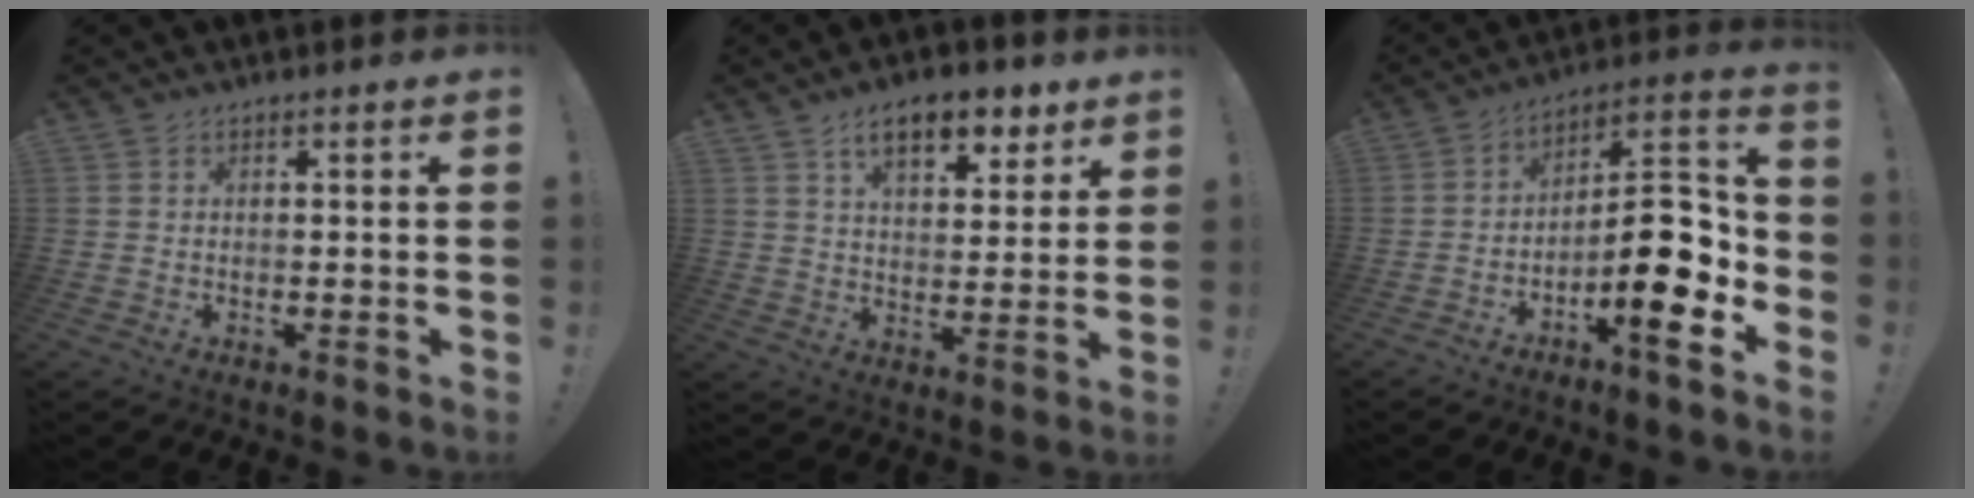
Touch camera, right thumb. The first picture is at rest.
{"total": 11.8, "force": [7.2, 5.4, 7.6], "torque": [-0.106, -0.032, 0.126]}
{"total": 15.0, "force": [-5.2, 5.0, 13.2], "torque": [-0.187, 0.028, -0.081]}